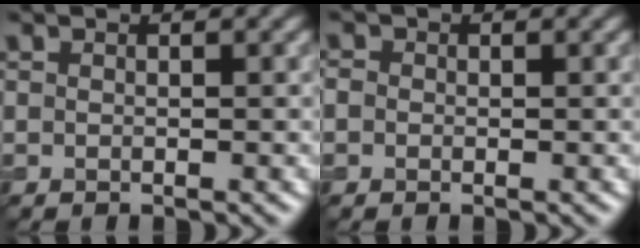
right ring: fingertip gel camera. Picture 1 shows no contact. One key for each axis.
{"total": 0.9, "fx": 0.0, "fy": 0.9, "fz": 0.2, "tx": -0.002, "ty": -0.005, "tz": -0.005}